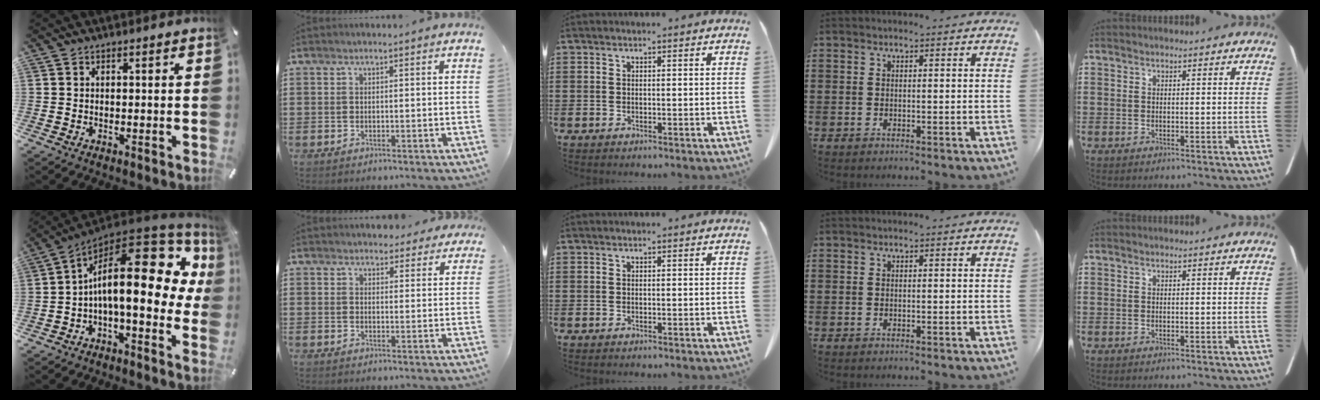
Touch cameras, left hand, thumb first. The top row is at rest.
{"thumb": {"total": 23.2, "force": [3.7, 10.1, 20.5], "torque": [-0.344, -0.050, 0.064]}, "index": {"total": 3.4, "force": [3.1, 1.5, 0.3], "torque": [-0.008, -0.003, 0.056]}}